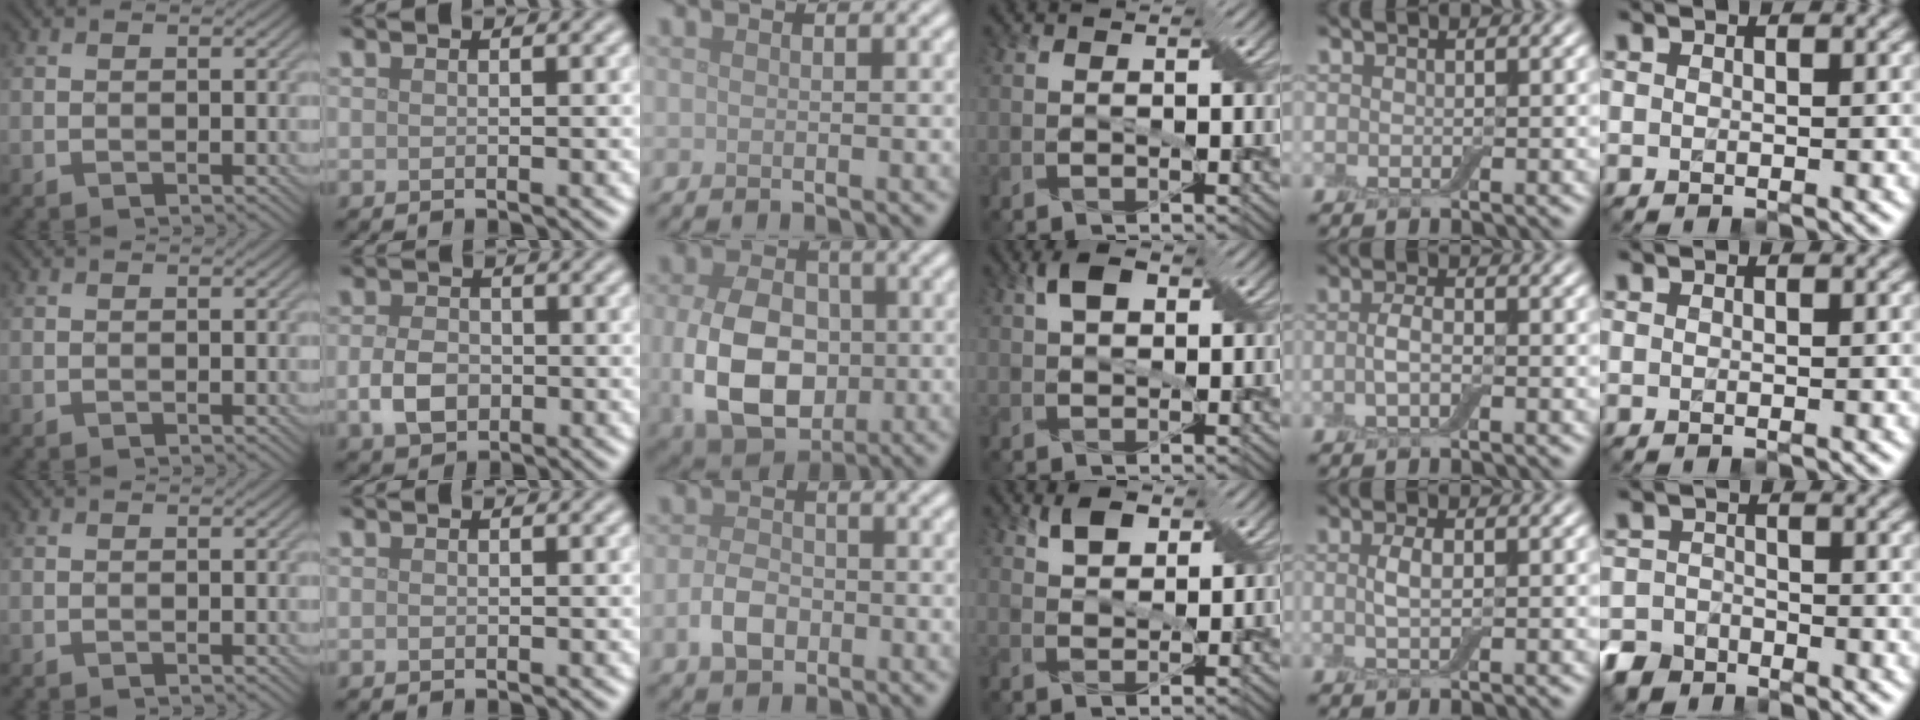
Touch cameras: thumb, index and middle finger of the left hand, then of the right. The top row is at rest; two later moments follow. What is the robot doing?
{"motion": "fold", "object": "apron"}